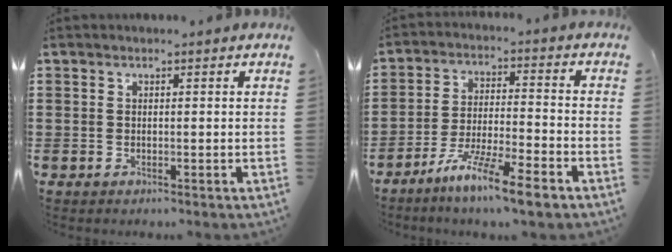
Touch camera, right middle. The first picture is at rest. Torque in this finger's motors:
{"motor_torque": [2.14, 0.00, 0.91, 0.21]}